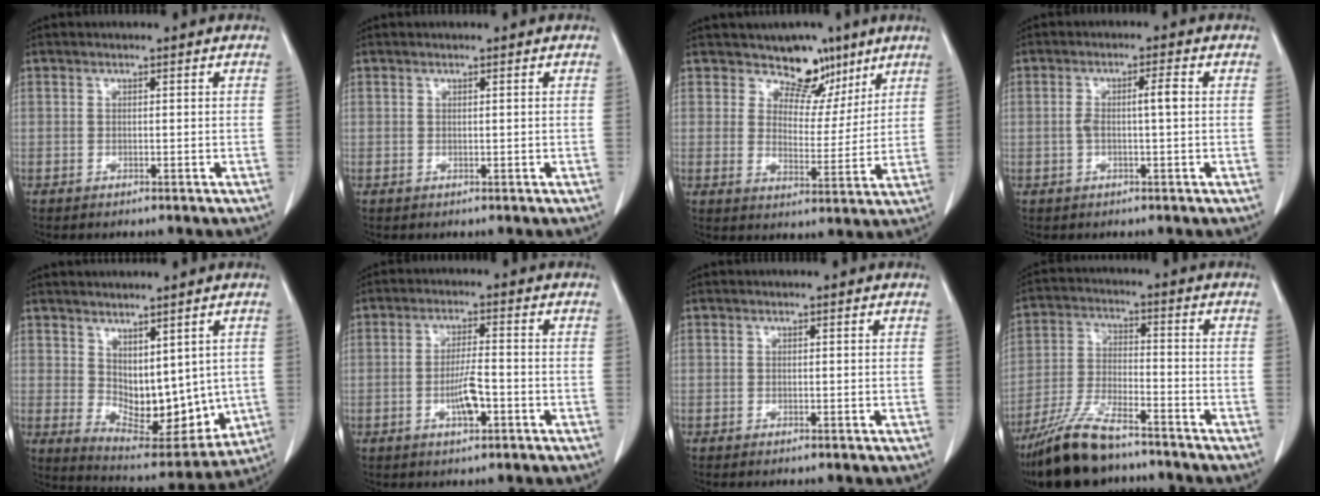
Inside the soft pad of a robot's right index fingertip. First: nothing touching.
{"total": 0.0}
{"total": 7.2, "force": [5.5, 4.3, 1.9], "torque": [-0.012, -0.005, 0.085]}
{"total": 3.7, "force": [0.0, 0.3, 3.7], "torque": [-0.071, 0.012, 0.003]}
{"total": 11.8, "force": [1.1, 6.3, 9.9], "torque": [-0.132, -0.013, 0.045]}
{"total": 4.9, "force": [-1.7, 1.0, 4.5], "torque": [-0.084, 0.000, -0.029]}
{"total": 0.0}
{"total": 12.6, "force": [-10.2, 2.9, 6.9], "torque": [-0.140, -0.020, -0.186]}